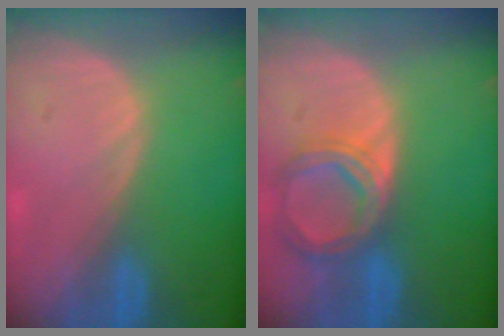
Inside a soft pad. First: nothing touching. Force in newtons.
{"total": 6.7, "press": 6.2, "slide": 2.7}